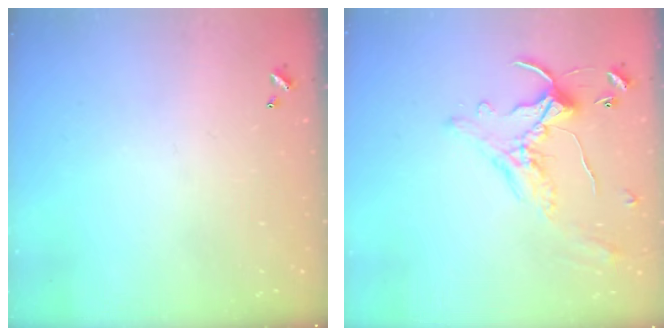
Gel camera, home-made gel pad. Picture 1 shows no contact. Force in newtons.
{"total": 0.9, "press": 0.1, "slide": 0.9}